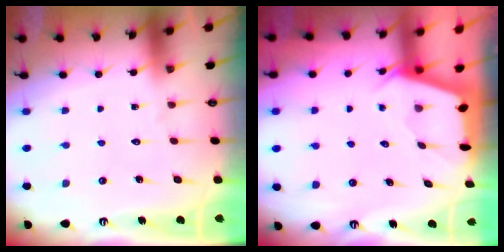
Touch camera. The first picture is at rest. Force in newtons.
{"total": 2.0, "press": 2.0, "slide": 0.3}